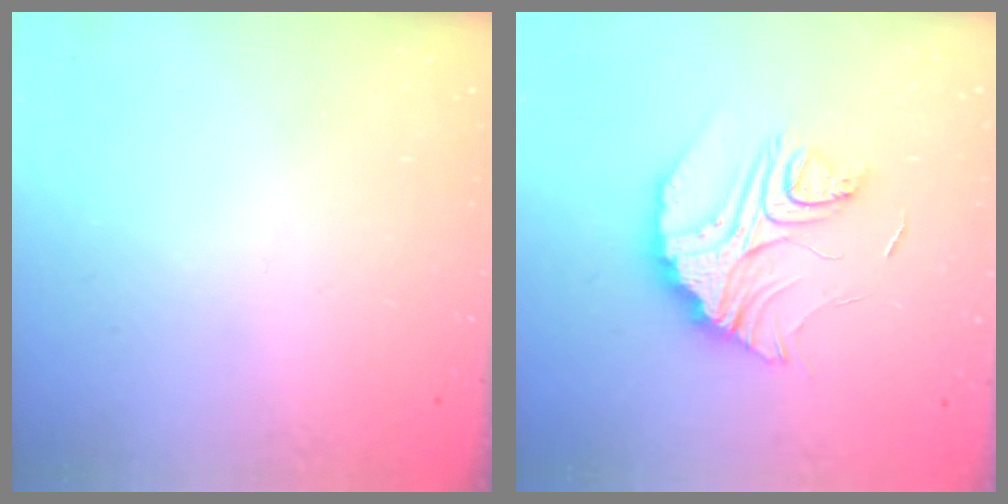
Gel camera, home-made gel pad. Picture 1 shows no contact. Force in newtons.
{"total": 13.4, "press": 13.3, "slide": 0.9}